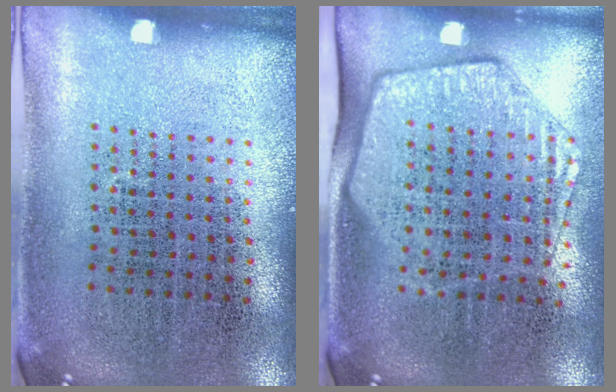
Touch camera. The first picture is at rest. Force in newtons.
{"total": 1.9, "press": 1.7, "slide": 0.9}